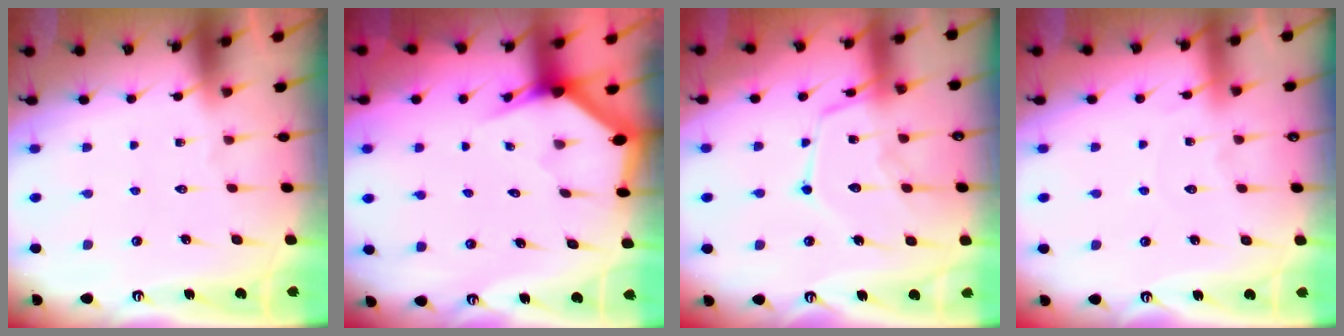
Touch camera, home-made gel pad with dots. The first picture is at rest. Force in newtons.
{"total": 2.9, "press": 2.9, "slide": 0.2}
{"total": 15.8, "press": 15.7, "slide": 1.4}
{"total": 2.8, "press": 2.8, "slide": 0.4}